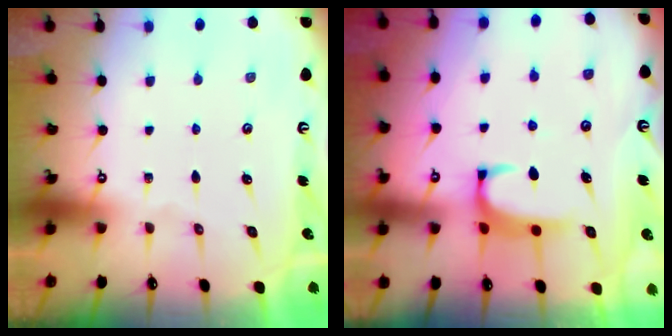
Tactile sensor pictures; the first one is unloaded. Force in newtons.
{"total": 1.8, "press": 1.7, "slide": 0.4}